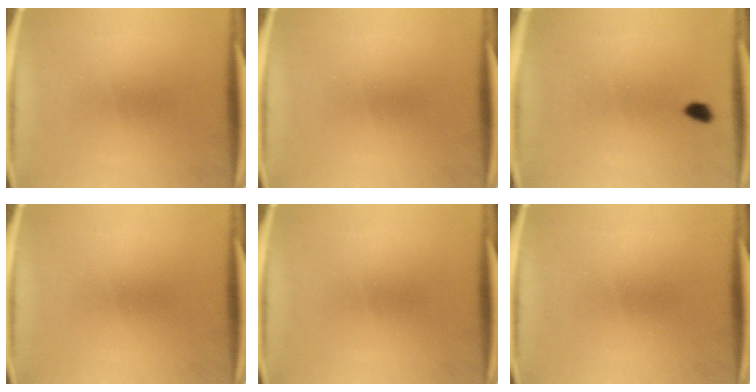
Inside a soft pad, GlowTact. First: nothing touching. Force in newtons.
{"total": 0.0}
{"total": 1.7}
{"total": 0.0}
{"total": 0.0}
{"total": 0.0}